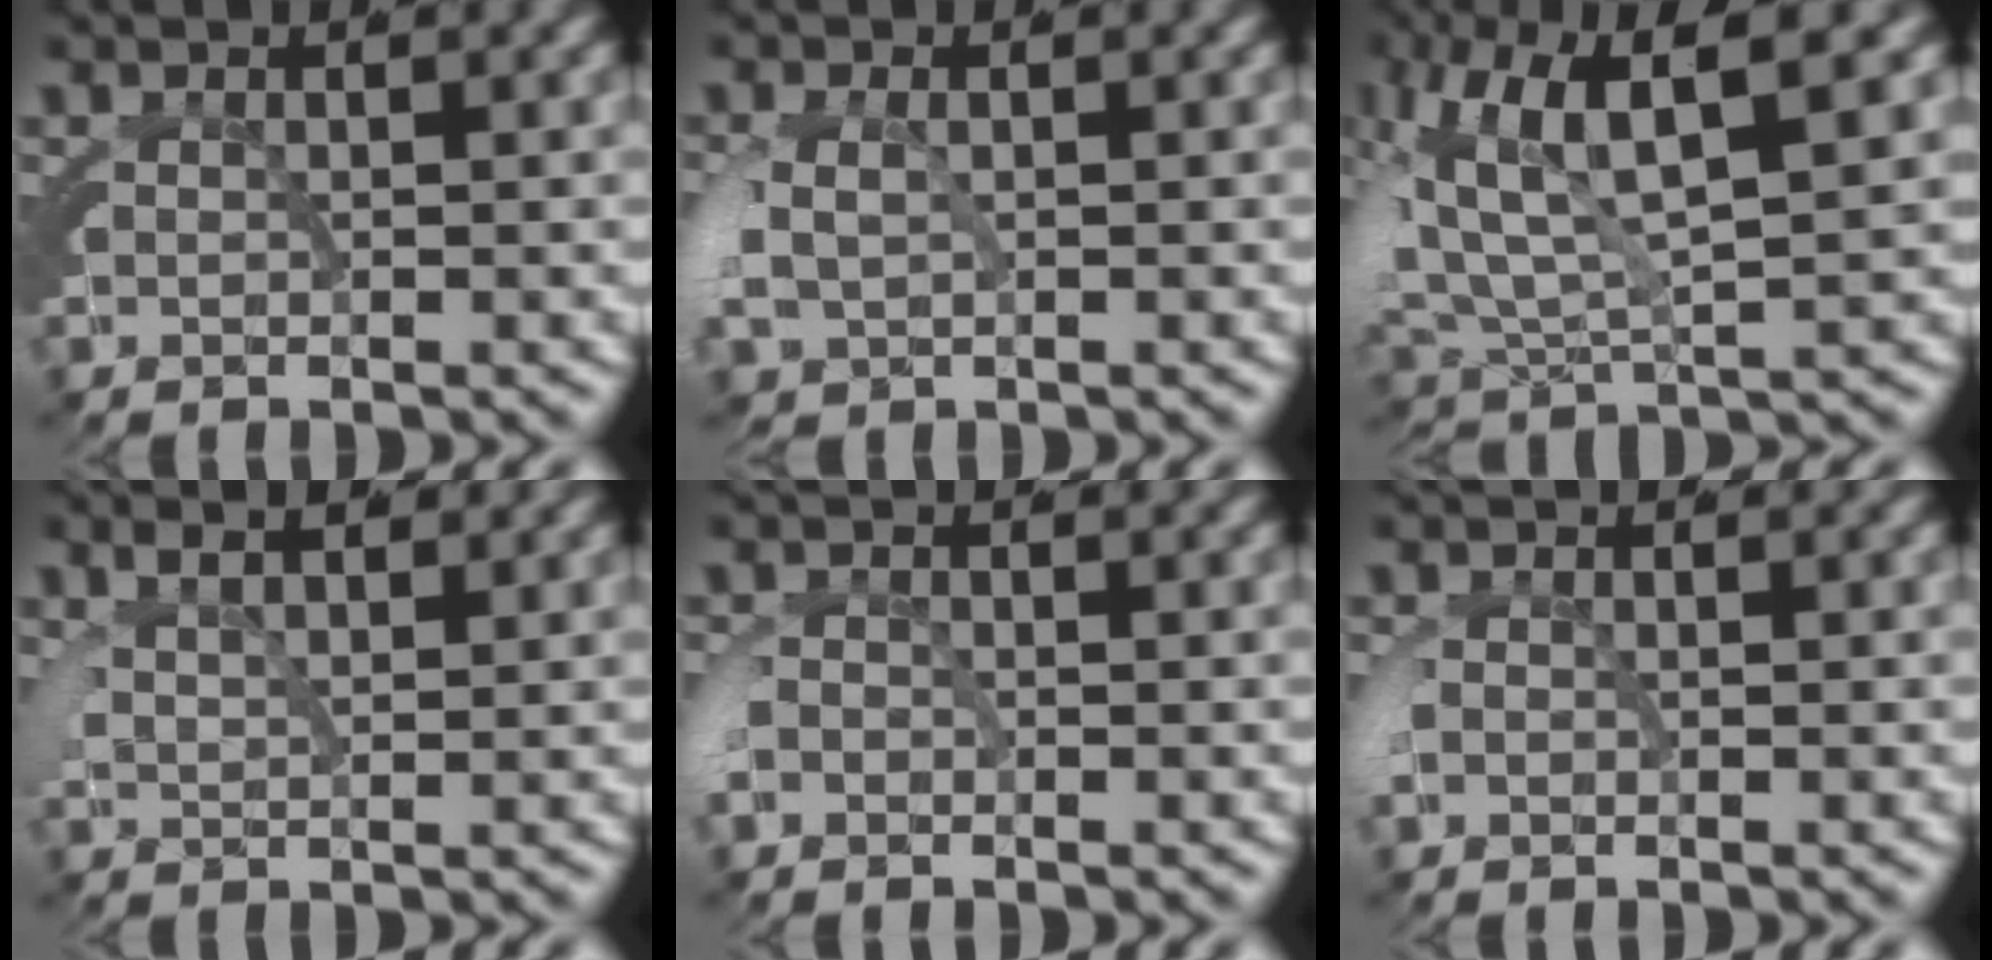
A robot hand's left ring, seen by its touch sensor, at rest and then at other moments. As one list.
[{"total": 2.2, "force": [-0.6, 1.8, 1.0], "torque": [-0.039, -0.010, -0.004]}, {"total": 9.0, "force": [2.0, 5.9, 6.5], "torque": [-0.145, 0.004, 0.030]}, {"total": 3.0, "force": [1.6, 1.9, 1.6], "torque": [-0.034, 0.001, 0.024]}, {"total": 2.2, "force": [-1.0, 1.9, 0.4], "torque": [-0.027, -0.008, -0.020]}, {"total": 1.2, "force": [-0.7, 0.9, 0.2], "torque": [-0.019, -0.005, -0.012]}]